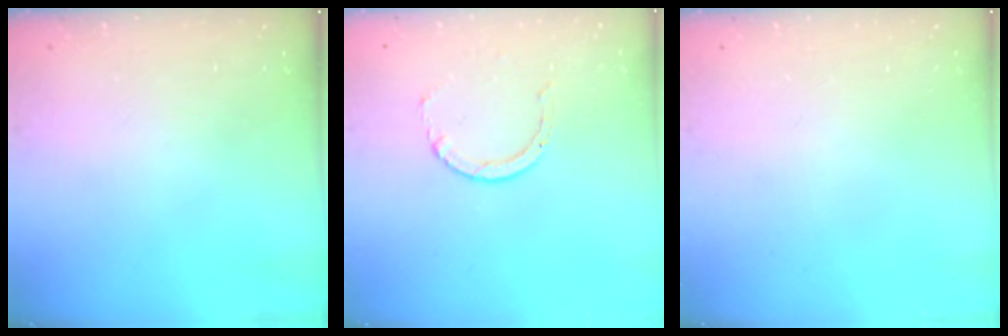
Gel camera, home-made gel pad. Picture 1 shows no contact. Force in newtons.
{"total": 2.9, "press": 2.9, "slide": 0.4}
{"total": 0.0}